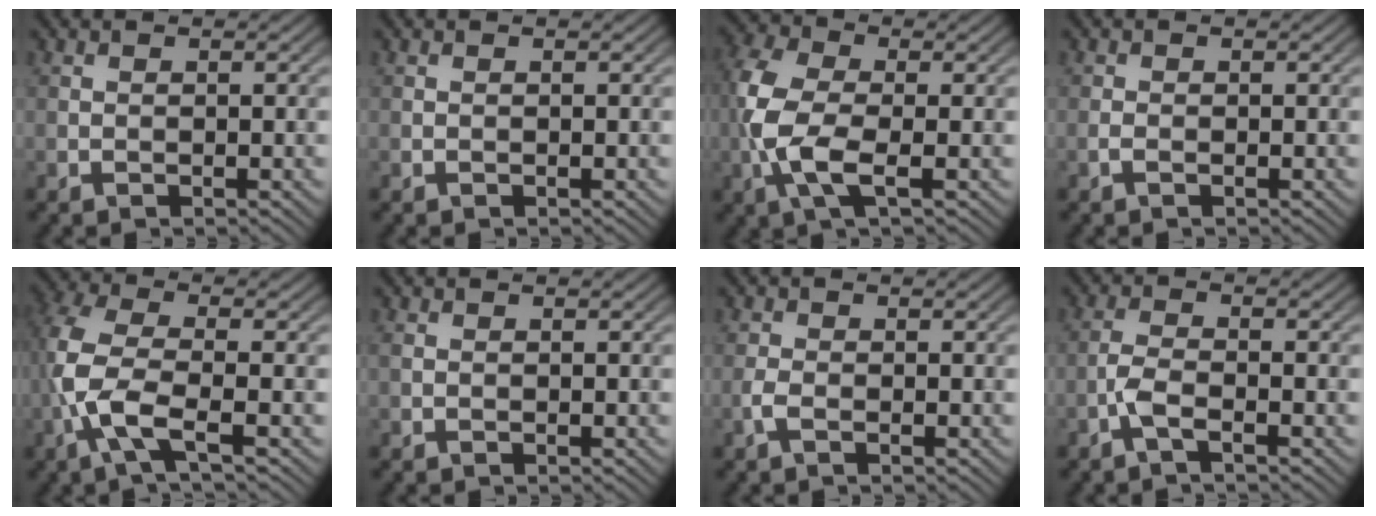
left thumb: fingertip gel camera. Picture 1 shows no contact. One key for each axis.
{"total": 0.0}
{"total": 8.3, "fx": -1.7, "fy": 3.8, "fz": 7.2, "tx": -0.181, "ty": 0.008, "tz": -0.044}
{"total": 0.9, "fx": -0.5, "fy": 0.5, "fz": 0.6, "tx": -0.017, "ty": 0.001, "tz": -0.011}
{"total": 7.1, "fx": -2.3, "fy": 2.2, "fz": 6.4, "tx": -0.159, "ty": 0.007, "tz": -0.066}
{"total": 0.6, "fx": -0.1, "fy": 0.3, "fz": 0.5, "tx": -0.018, "ty": 0.001, "tz": -0.005}
{"total": 1.6, "fx": -0.8, "fy": 0.7, "fz": 1.3, "tx": -0.034, "ty": 0.000, "tz": -0.021}
{"total": 2.8, "fx": -1.7, "fy": 0.6, "fz": 2.2, "tx": -0.054, "ty": 0.004, "tz": -0.043}